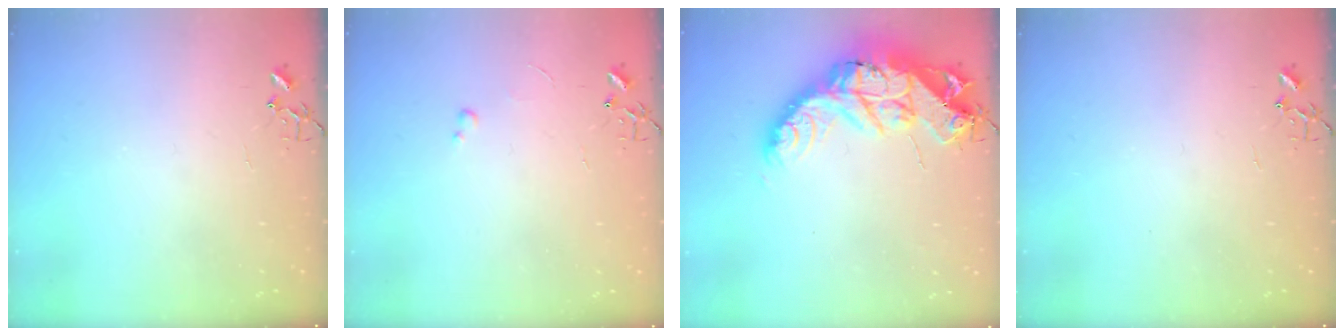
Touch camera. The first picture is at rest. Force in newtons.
{"total": 2.0, "press": 2.0, "slide": 0.3}
{"total": 21.4, "press": 21.3, "slide": 1.7}
{"total": 0.0}